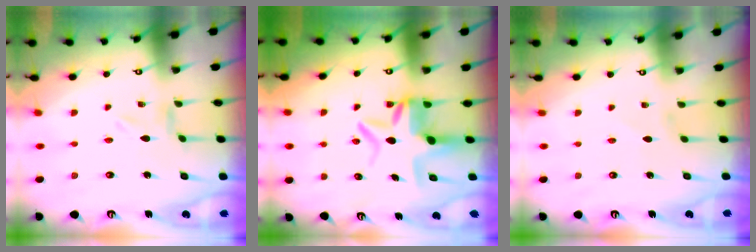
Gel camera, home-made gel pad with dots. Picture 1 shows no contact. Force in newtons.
{"total": 7.5, "press": 7.5, "slide": 0.9}
{"total": 0.0}